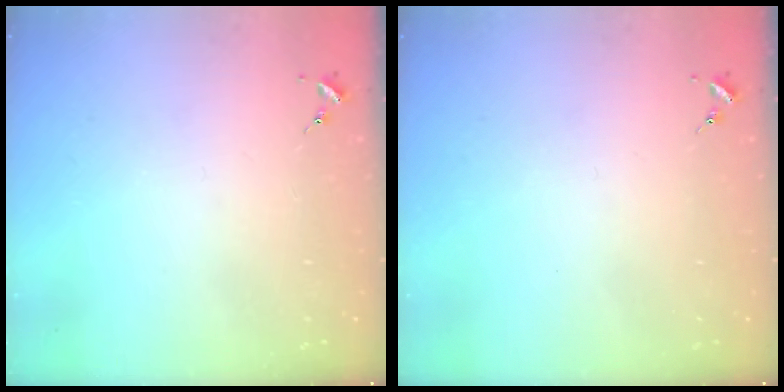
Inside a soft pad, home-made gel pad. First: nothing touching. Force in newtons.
{"total": 0.0}